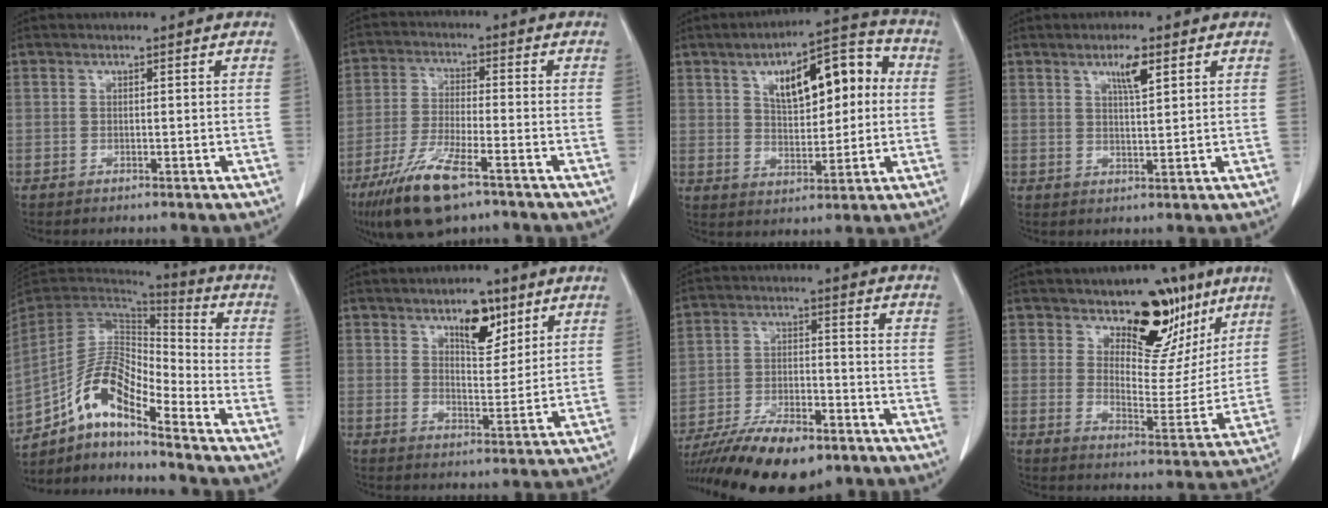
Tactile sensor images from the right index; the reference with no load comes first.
{"total": 11.4, "force": [-7.3, 2.3, 8.4], "torque": [-0.170, -0.024, -0.129]}
{"total": 14.4, "force": [3.6, 6.2, 12.5], "torque": [-0.177, 0.041, 0.061]}
{"total": 3.9, "force": [2.2, 0.6, 3.2], "torque": [-0.057, -0.001, 0.039]}
{"total": 12.8, "force": [-8.3, 3.5, 9.2], "torque": [-0.181, 0.027, -0.151]}
{"total": 7.1, "force": [4.4, 2.9, 4.8], "torque": [-0.074, 0.000, 0.071]}
{"total": 15.9, "force": [-12.0, 4.9, 9.1], "torque": [-0.167, -0.012, -0.201]}
{"total": 12.9, "force": [8.5, 6.6, 7.1], "torque": [-0.076, -0.009, 0.133]}